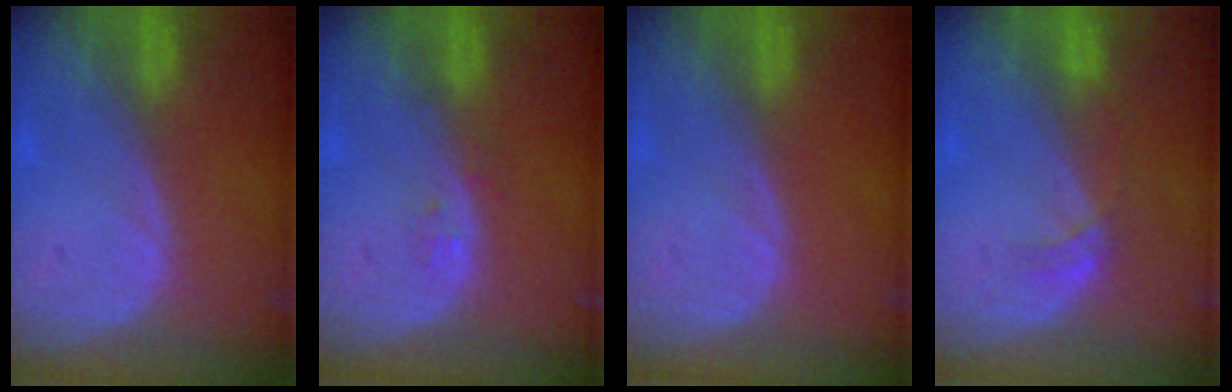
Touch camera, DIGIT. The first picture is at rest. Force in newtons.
{"total": 1.2, "press": 1.2, "slide": 0.1}
{"total": 0.0}
{"total": 2.7, "press": 2.4, "slide": 1.3}